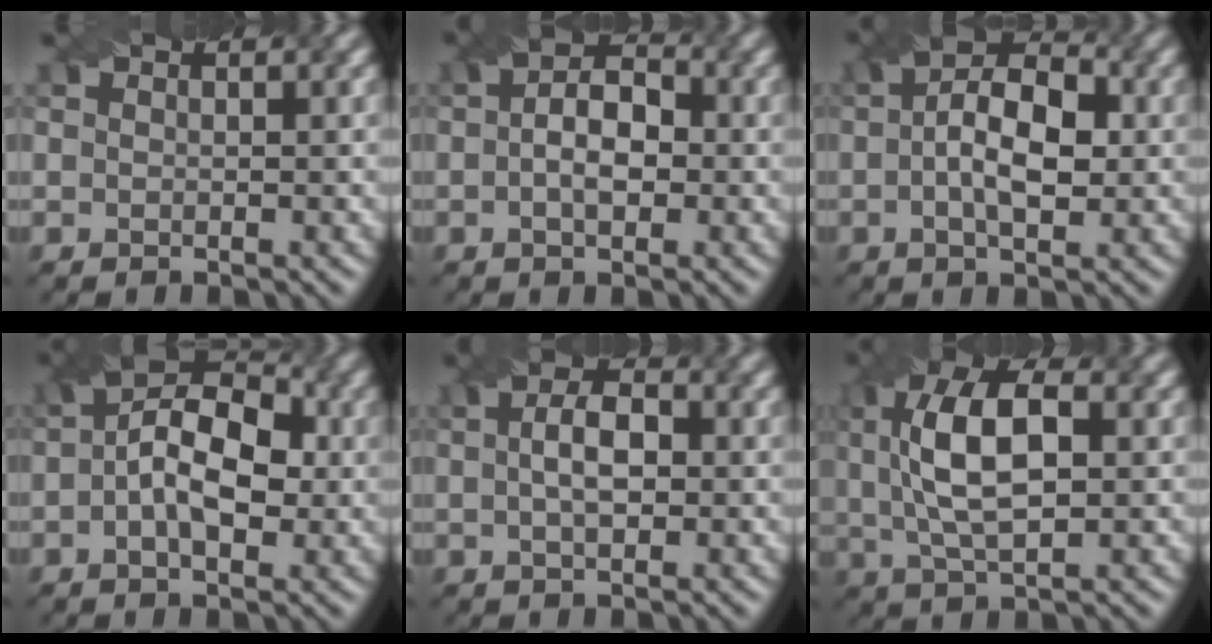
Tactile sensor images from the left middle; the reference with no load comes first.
{"total": 3.8, "force": [-0.8, 2.4, 2.7], "torque": [-0.031, 0.008, -0.004]}
{"total": 5.6, "force": [-0.5, 3.0, 4.7], "torque": [-0.067, 0.015, -0.001]}
{"total": 6.9, "force": [-0.4, 4.0, 5.6], "torque": [-0.080, 0.019, -0.002]}
{"total": 2.8, "force": [-0.5, 1.6, 2.2], "torque": [-0.033, 0.008, 0.002]}
{"total": 7.2, "force": [0.5, 3.5, 6.3], "torque": [-0.122, 0.015, 0.019]}